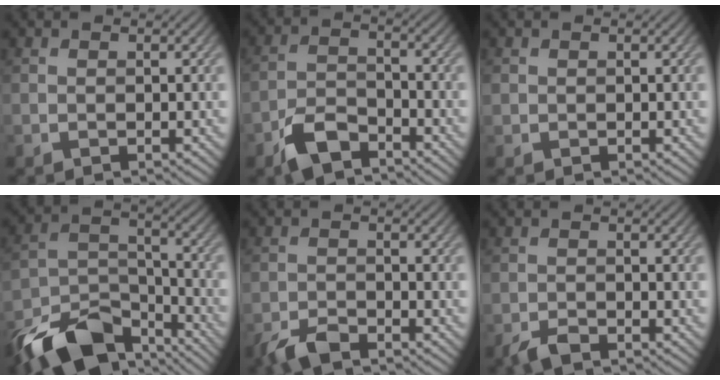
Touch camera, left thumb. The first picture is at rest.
{"total": 5.9, "force": [-4.4, 2.5, 3.2], "torque": [-0.065, -0.002, -0.094]}
{"total": 0.5, "force": [0.2, 0.4, -0.1], "torque": [0.007, -0.001, 0.002]}
{"total": 13.8, "force": [-10.2, 5.9, 7.1], "torque": [-0.141, -0.013, -0.184]}
{"total": 3.4, "force": [-2.8, 0.9, 1.7], "torque": [-0.036, -0.002, -0.062]}
{"total": 2.1, "force": [-1.7, 0.6, 1.1], "torque": [-0.024, 0.000, -0.038]}